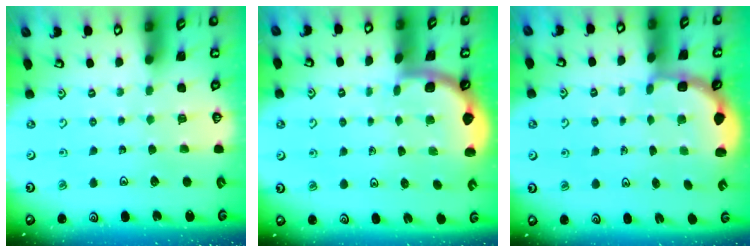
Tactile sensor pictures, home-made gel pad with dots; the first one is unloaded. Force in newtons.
{"total": 1.8, "press": 1.8, "slide": 0.2}
{"total": 2.7, "press": 2.4, "slide": 1.4}